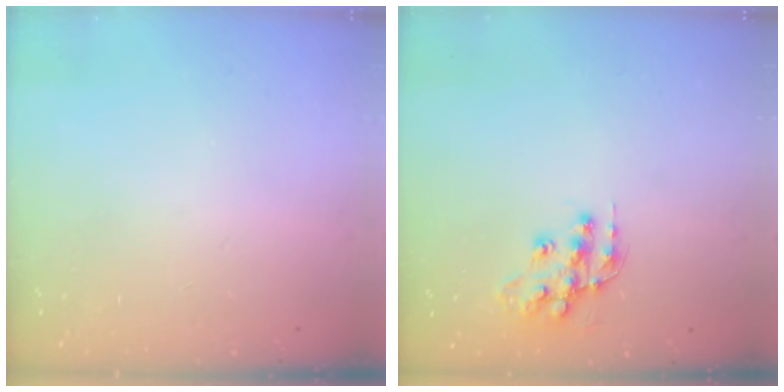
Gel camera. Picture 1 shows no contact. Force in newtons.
{"total": 13.0, "press": 13.0, "slide": 1.0}